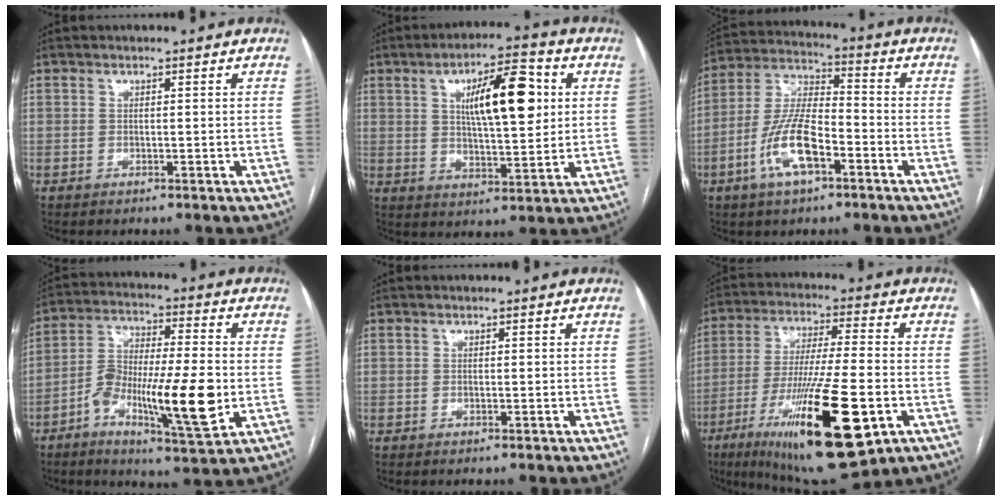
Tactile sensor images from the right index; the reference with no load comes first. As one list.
[{"total": 12.7, "force": [3.5, 3.5, 11.8], "torque": [-0.189, 0.013, 0.056]}, {"total": 11.8, "force": [-4.8, 4.0, 10.0], "torque": [-0.212, 0.009, -0.090]}, {"total": 14.8, "force": [-3.9, 2.5, 14.0], "torque": [-0.262, -0.002, -0.066]}, {"total": 0.0}, {"total": 21.5, "force": [-8.6, 3.2, 19.5], "torque": [-0.338, -0.040, -0.136]}]